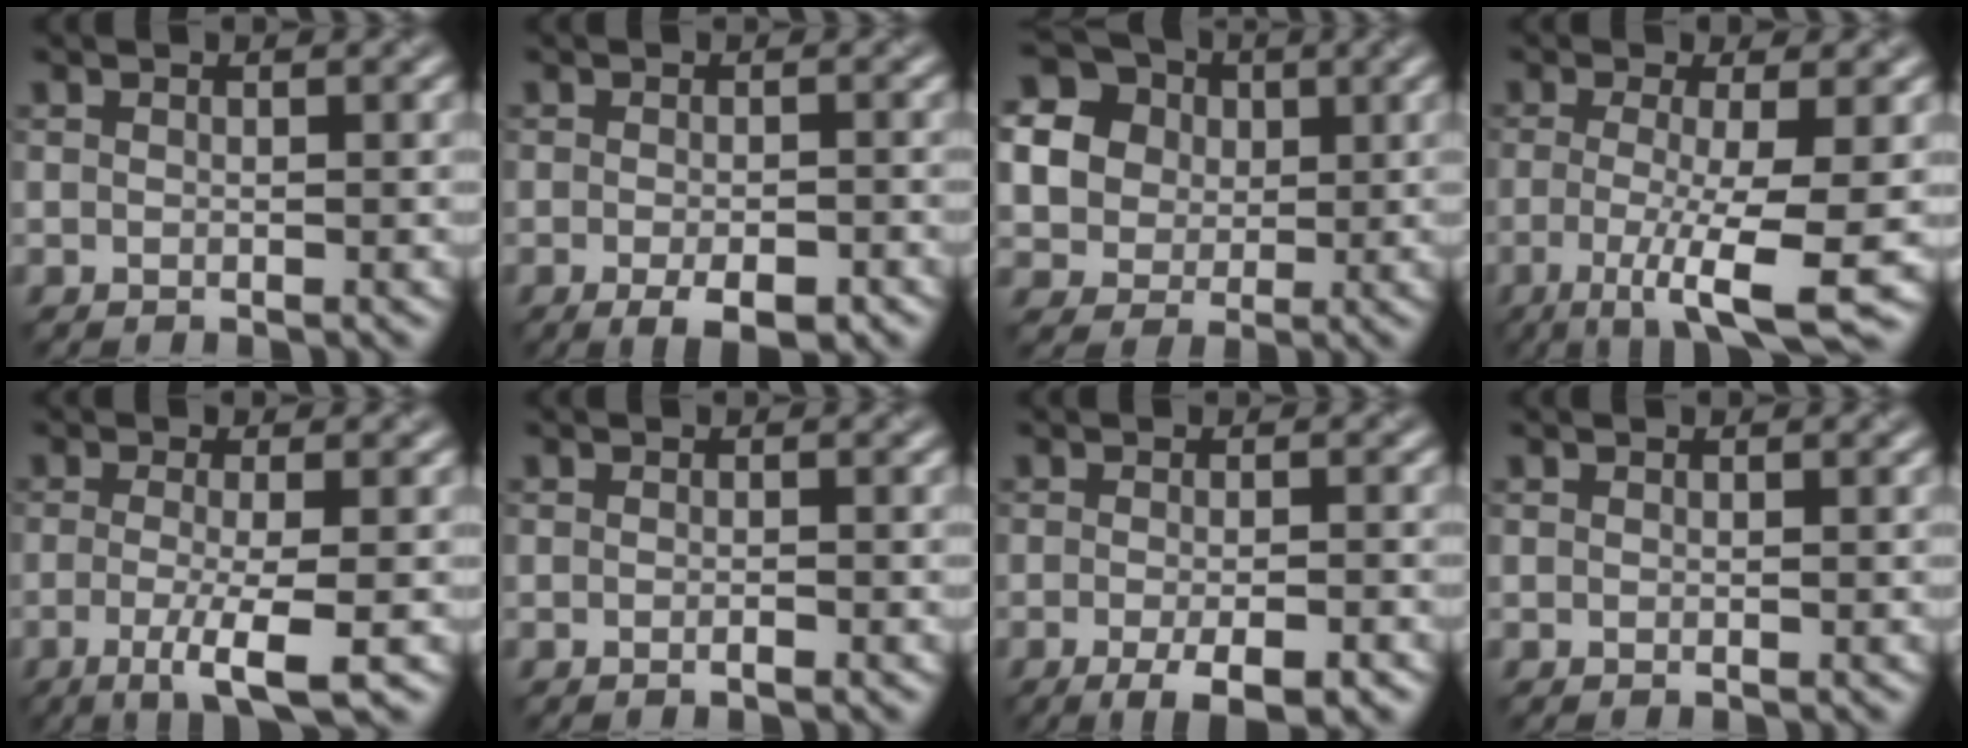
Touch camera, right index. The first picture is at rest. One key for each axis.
{"total": 3.3, "fx": -2.1, "fy": 0.5, "fz": 2.5, "tx": -0.044, "ty": 0.000, "tz": -0.018}
{"total": 12.5, "fx": 3.4, "fy": 11.1, "fz": 4.5, "tx": -0.145, "ty": 0.030, "tz": 0.067}
{"total": 7.1, "fx": -2.0, "fy": 1.3, "fz": 6.6, "tx": -0.111, "ty": -0.010, "tz": -0.028}
{"total": 4.6, "fx": -1.9, "fy": 0.8, "fz": 4.1, "tx": -0.079, "ty": -0.004, "tz": -0.029}
{"total": 0.9, "fx": -0.5, "fy": 0.2, "fz": 0.7, "tx": -0.002, "ty": -0.002, "tz": -0.010}
{"total": 4.6, "fx": -2.6, "fy": 0.8, "fz": 3.6, "tx": -0.055, "ty": 0.003, "tz": -0.027}
{"total": 0.0}